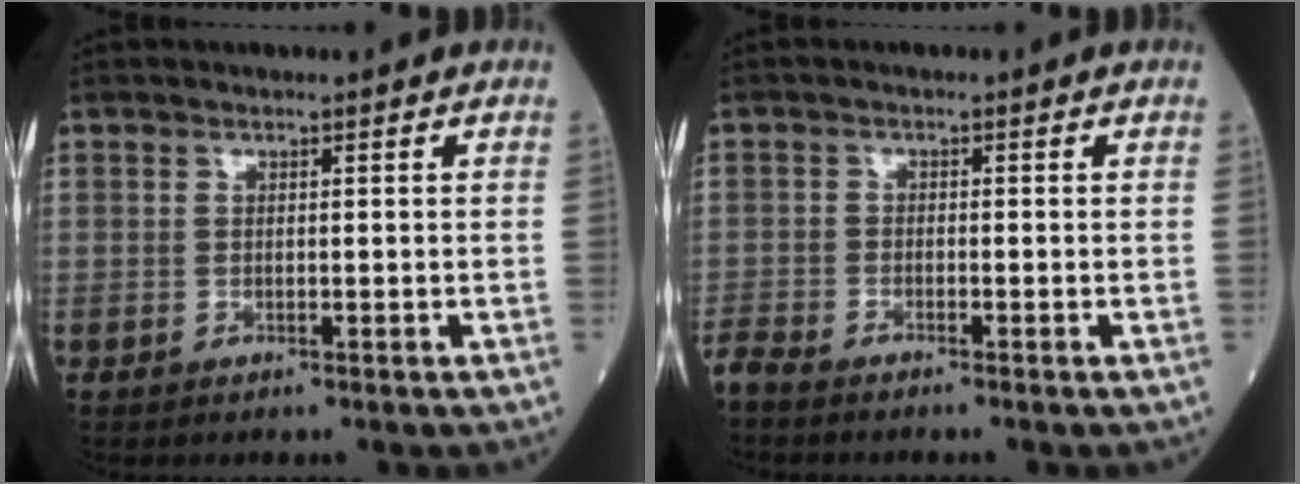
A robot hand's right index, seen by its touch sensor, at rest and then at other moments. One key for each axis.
{"total": 3.6, "fx": -3.3, "fy": 0.0, "fz": 1.3, "tx": -0.025, "ty": -0.010, "tz": -0.060}